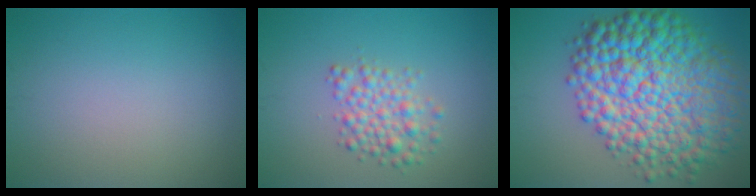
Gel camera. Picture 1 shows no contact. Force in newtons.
{"total": 3.2, "press": 3.2, "slide": 0.1}
{"total": 14.3, "press": 14.3, "slide": 0.2}